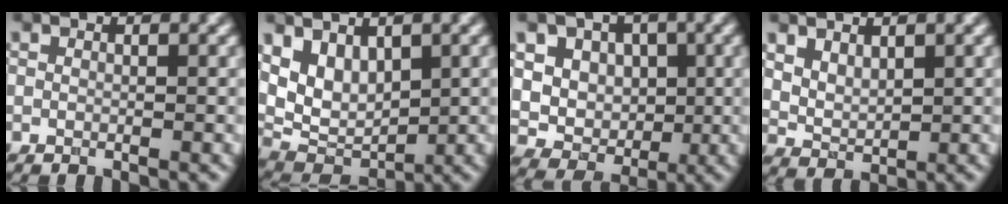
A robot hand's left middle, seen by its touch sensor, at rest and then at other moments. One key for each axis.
{"total": 4.9, "fx": 2.2, "fy": 3.0, "fz": 3.2, "tx": -0.063, "ty": -0.015, "tz": 0.048}
{"total": 8.1, "fx": 1.9, "fy": 7.0, "fz": 3.7, "tx": -0.047, "ty": 0.014, "tz": 0.023}
{"total": 2.5, "fx": 1.5, "fy": 1.4, "fz": 1.4, "tx": -0.028, "ty": -0.006, "tz": 0.037}